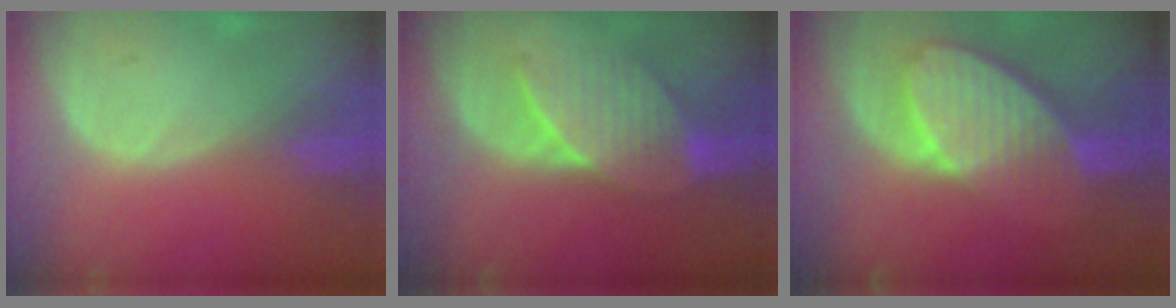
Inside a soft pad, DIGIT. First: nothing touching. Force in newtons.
{"total": 7.5, "press": 7.4, "slide": 1.0}
{"total": 10.4, "press": 9.1, "slide": 5.1}